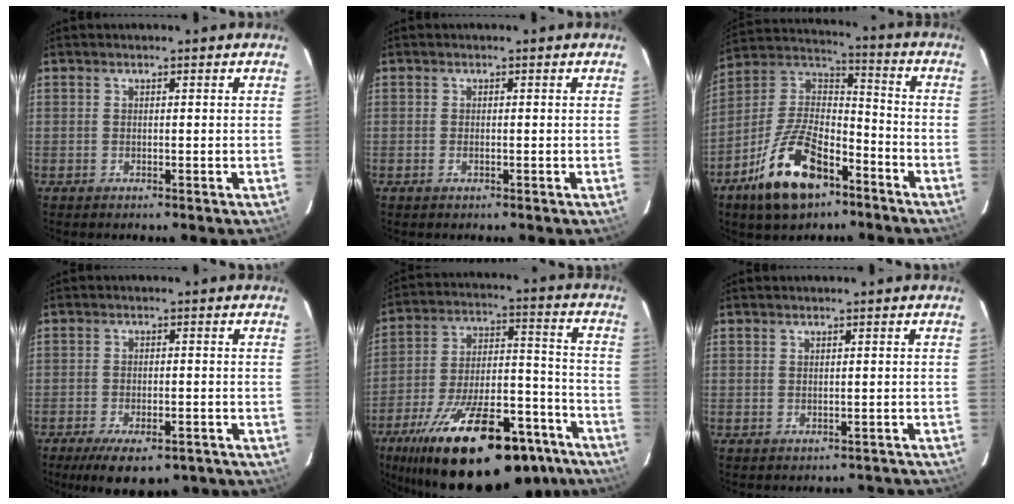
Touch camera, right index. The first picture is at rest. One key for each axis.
{"total": 0.7, "fx": -0.3, "fy": 0.4, "fz": 0.5, "tx": -0.010, "ty": -0.001, "tz": -0.005}
{"total": 17.9, "fx": -10.0, "fy": 8.6, "fz": 12.1, "tx": -0.250, "ty": 0.007, "tz": -0.174}
{"total": 12.4, "fx": -9.3, "fy": 4.6, "fz": 6.7, "tx": -0.133, "ty": -0.021, "tz": -0.131}
{"total": 33.6, "fx": -24.5, "fy": 12.0, "fz": 19.5, "tx": -0.325, "ty": -0.006, "tz": -0.346}
{"total": 2.5, "fx": -2.3, "fy": 1.0, "fz": 0.4, "tx": 0.008, "ty": 0.012, "tz": -0.018}